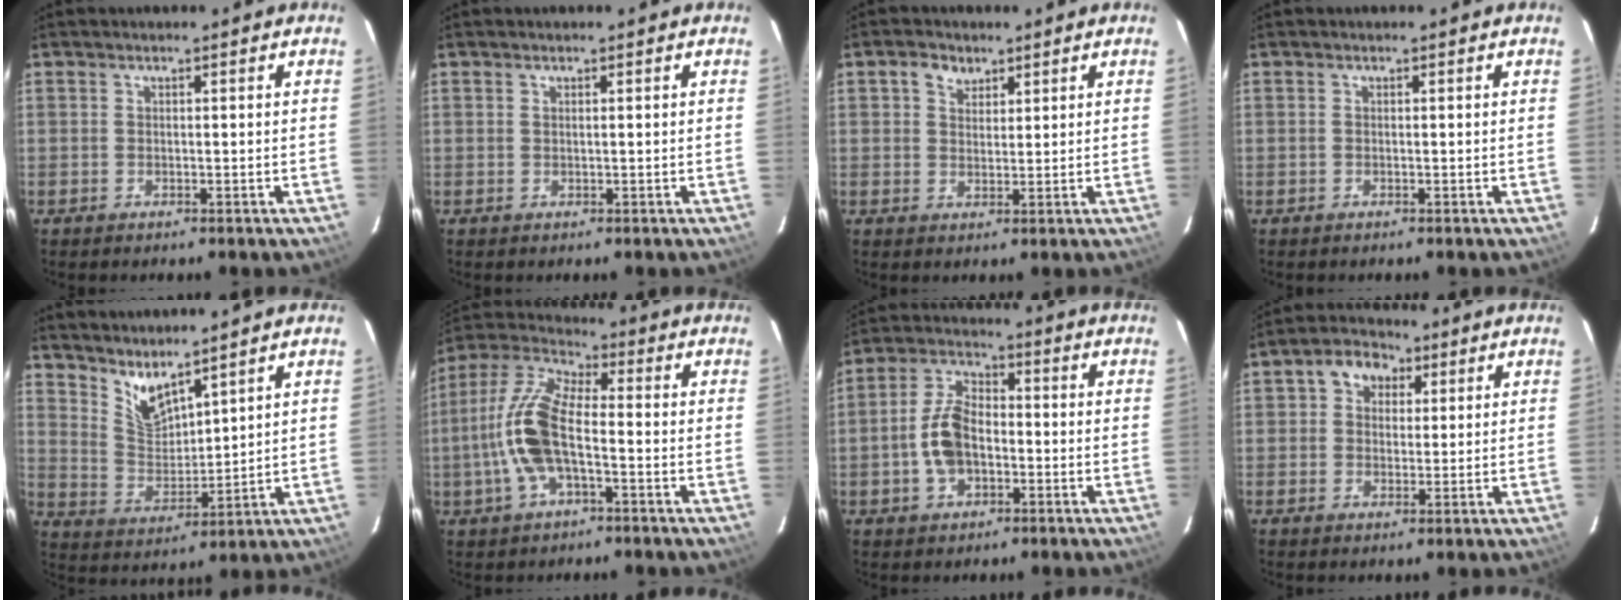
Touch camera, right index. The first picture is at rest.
{"total": 0.0}
{"total": 3.4, "force": [1.8, 2.6, 1.2], "torque": [-0.018, 0.012, 0.034]}
{"total": 0.0}
{"total": 7.3, "force": [6.0, 1.9, 3.7], "torque": [-0.068, -0.010, 0.124]}
{"total": 13.5, "force": [-2.8, 5.3, 12.1], "torque": [-0.261, 0.007, -0.061]}
{"total": 9.0, "force": [-2.1, 5.7, 6.7], "torque": [-0.139, 0.020, -0.033]}
{"total": 6.1, "force": [2.2, 4.9, 2.9], "torque": [-0.048, 0.023, 0.034]}